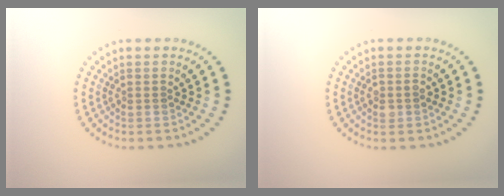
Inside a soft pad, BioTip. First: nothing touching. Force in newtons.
{"total": 1.2, "press": 1.2, "slide": 0.3}